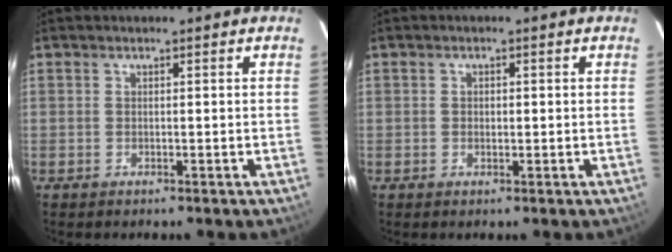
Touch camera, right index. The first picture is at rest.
{"total": 1.1, "force": [0.0, 0.9, 0.6], "torque": [-0.011, 0.002, -0.001]}